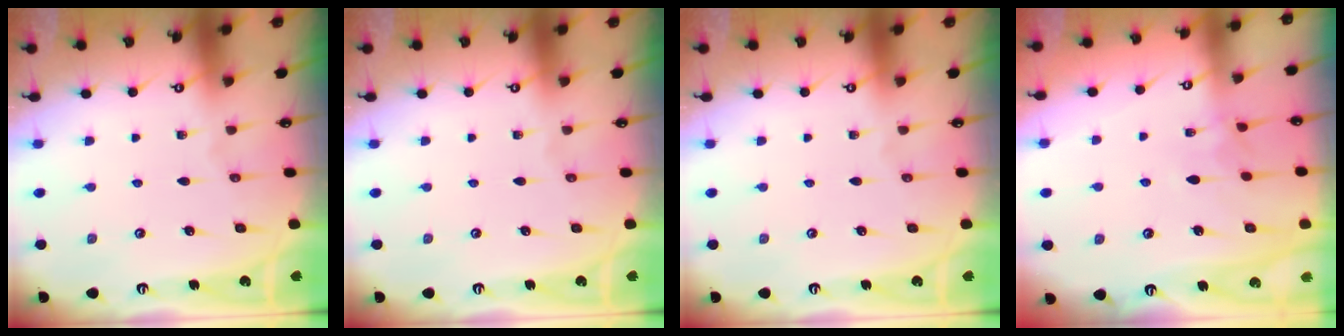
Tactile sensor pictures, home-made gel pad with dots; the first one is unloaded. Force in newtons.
{"total": 0.0}
{"total": 0.0}
{"total": 1.4, "press": 1.3, "slide": 0.5}